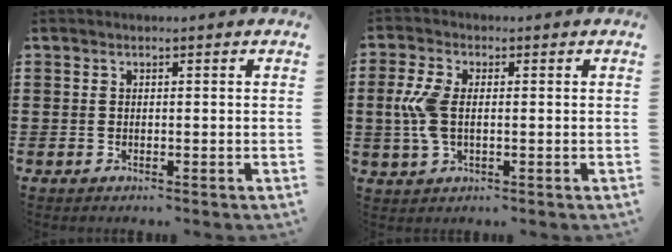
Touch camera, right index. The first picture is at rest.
{"total": 6.1, "force": [-0.1, 3.2, 5.2], "torque": [-0.142, -0.007, -0.013]}